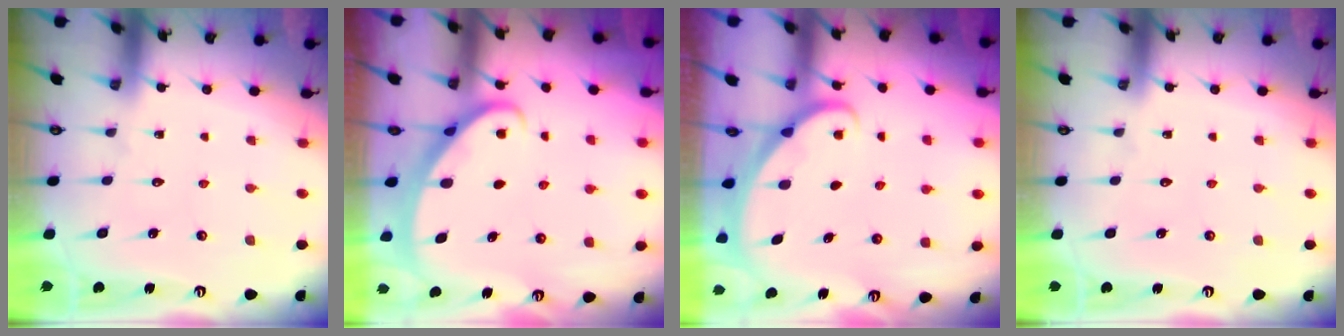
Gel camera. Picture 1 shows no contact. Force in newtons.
{"total": 2.3, "press": 2.3, "slide": 0.2}
{"total": 1.6, "press": 1.6, "slide": 0.1}
{"total": 0.0}